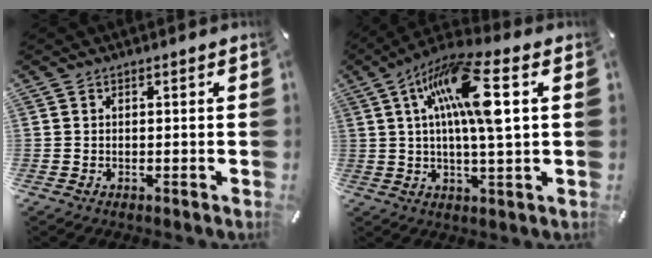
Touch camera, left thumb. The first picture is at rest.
{"total": 15.8, "force": [4.7, 3.9, 14.6], "torque": [-0.277, -0.003, 0.069]}